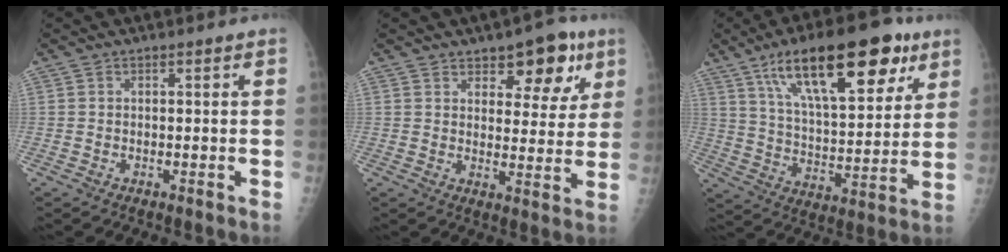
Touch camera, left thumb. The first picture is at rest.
{"total": 9.9, "force": [5.8, 5.1, 6.2], "torque": [-0.041, -0.027, 0.080]}
{"total": 23.5, "force": [12.9, 8.9, 17.5], "torque": [-0.243, -0.032, 0.215]}